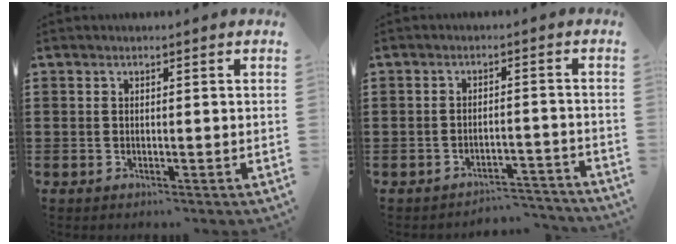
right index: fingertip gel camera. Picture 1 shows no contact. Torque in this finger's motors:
{"motor_torque": [-2.14, 0.00, -1.05, -0.21]}